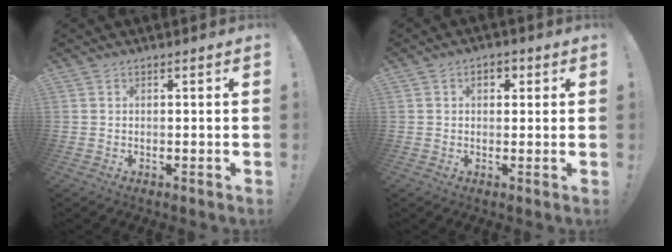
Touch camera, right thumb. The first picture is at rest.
{"total": 3.5, "force": [0.9, 2.4, 2.4], "torque": [-0.024, 0.004, 0.012]}